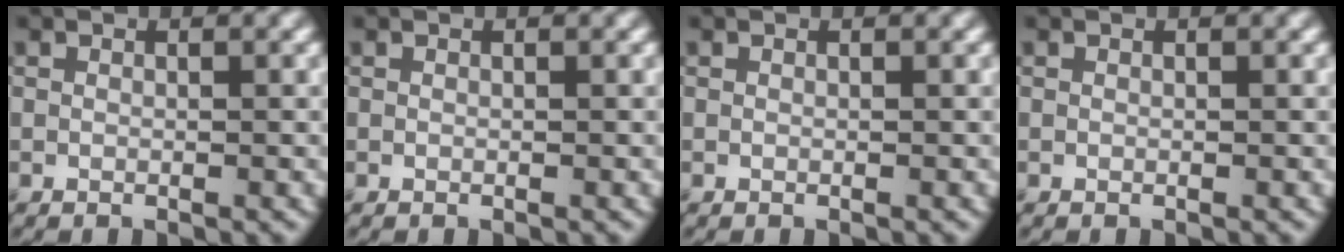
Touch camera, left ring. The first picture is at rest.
{"total": 0.0}
{"total": 0.0}
{"total": 0.0}